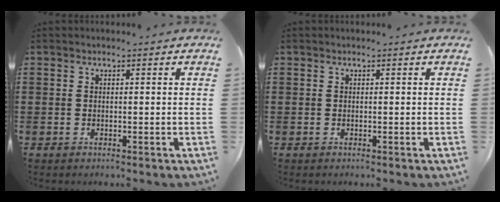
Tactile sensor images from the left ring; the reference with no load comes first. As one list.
[{"total": 0.0}]